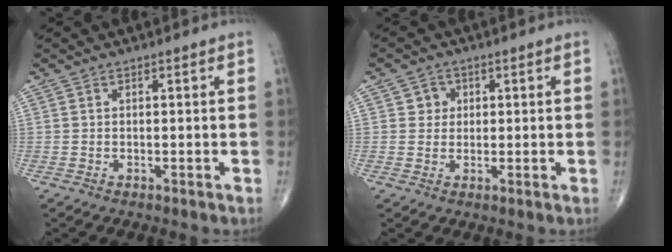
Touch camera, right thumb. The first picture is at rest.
{"total": 2.8, "force": [0.7, 2.7, 0.6], "torque": [0.010, 0.001, 0.005]}